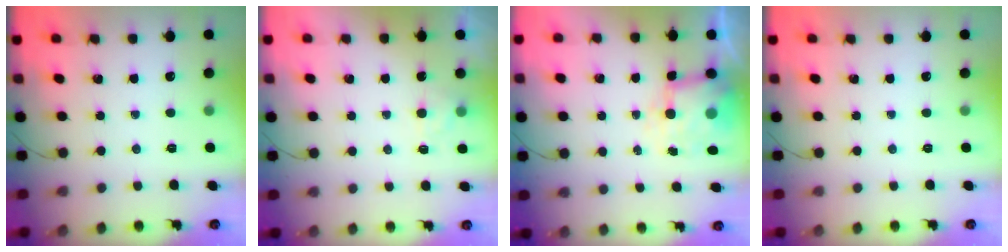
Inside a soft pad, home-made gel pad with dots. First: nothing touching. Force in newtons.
{"total": 2.5, "press": 2.0, "slide": 1.5}
{"total": 6.1, "press": 6.1, "slide": 0.3}
{"total": 0.0}